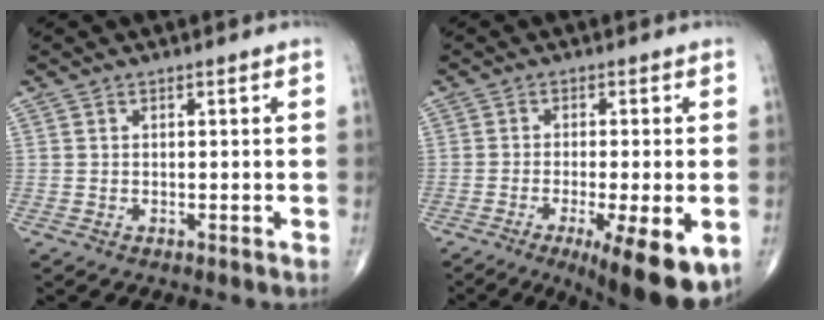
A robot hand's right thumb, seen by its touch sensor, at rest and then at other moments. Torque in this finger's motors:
{"motor_torque": [0.19, 0.53, 0.19, -0.12, 0.26]}